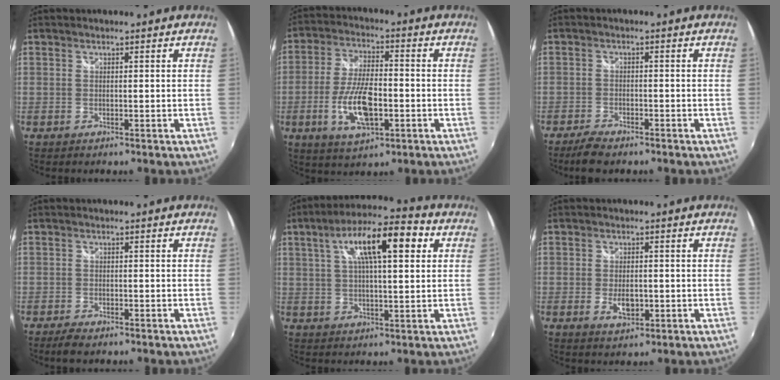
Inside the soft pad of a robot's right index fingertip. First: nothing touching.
{"total": 11.4, "force": [-3.3, 4.6, 9.9], "torque": [-0.200, -0.004, -0.058]}
{"total": 4.8, "force": [-4.0, 1.4, 2.3], "torque": [-0.065, -0.007, -0.075]}
{"total": 3.1, "force": [-2.5, 1.0, 1.6], "torque": [-0.045, -0.010, -0.048]}
{"total": 14.2, "force": [5.0, 4.3, 12.6], "torque": [-0.218, 0.032, 0.075]}
{"total": 3.9, "force": [-0.9, 2.2, 3.1], "torque": [-0.056, -0.004, -0.012]}